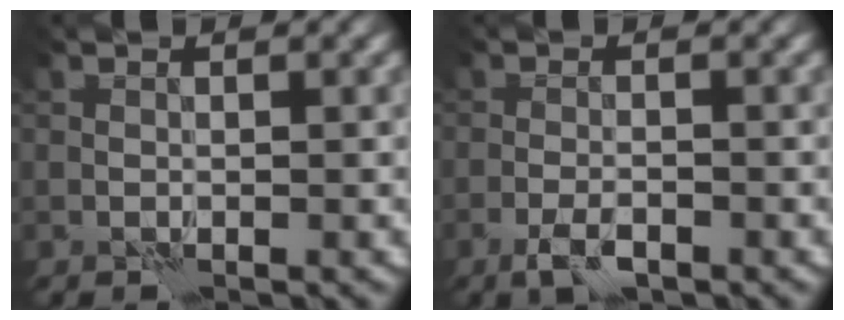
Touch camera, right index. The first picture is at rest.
{"total": 2.3, "force": [-1.4, 0.7, 1.7], "torque": [-0.038, -0.001, -0.032]}